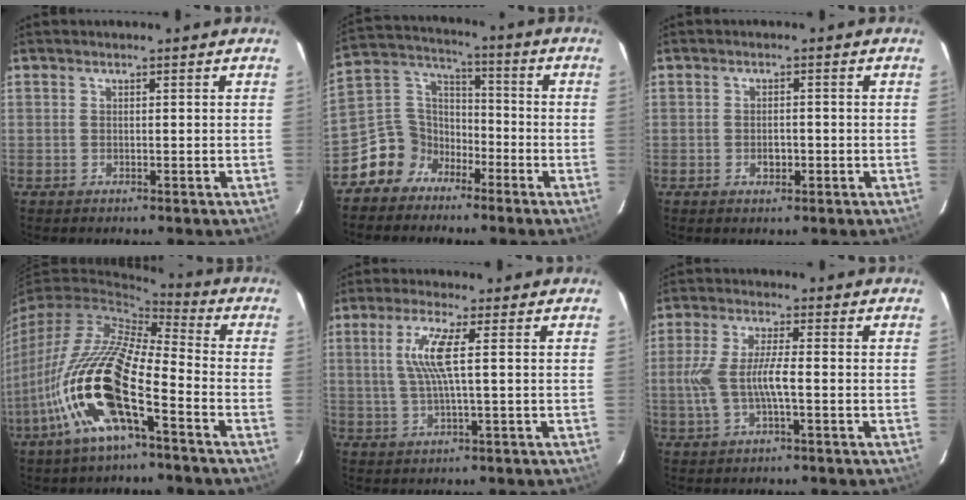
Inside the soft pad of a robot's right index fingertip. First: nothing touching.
{"total": 9.6, "force": [-6.3, 7.1, 1.5], "torque": [-0.049, 0.049, -0.126]}
{"total": 1.4, "force": [-0.5, 1.0, 0.8], "torque": [-0.016, 0.002, -0.006]}
{"total": 19.1, "force": [-8.4, 5.0, 16.4], "torque": [-0.323, -0.025, -0.170]}
{"total": 6.5, "force": [1.2, -0.2, 6.4], "torque": [-0.125, -0.001, 0.026]}
{"total": 7.9, "force": [-1.4, 1.5, 7.6], "torque": [-0.159, 0.000, -0.023]}